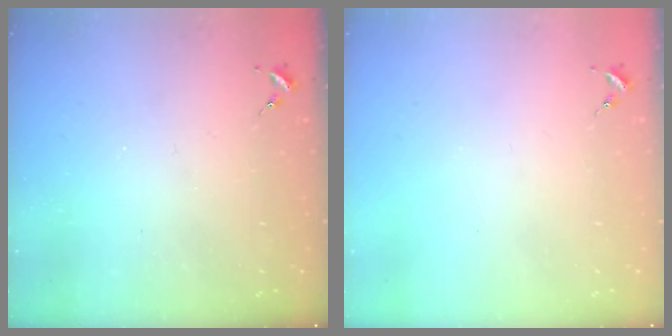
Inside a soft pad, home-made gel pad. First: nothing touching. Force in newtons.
{"total": 0.0}